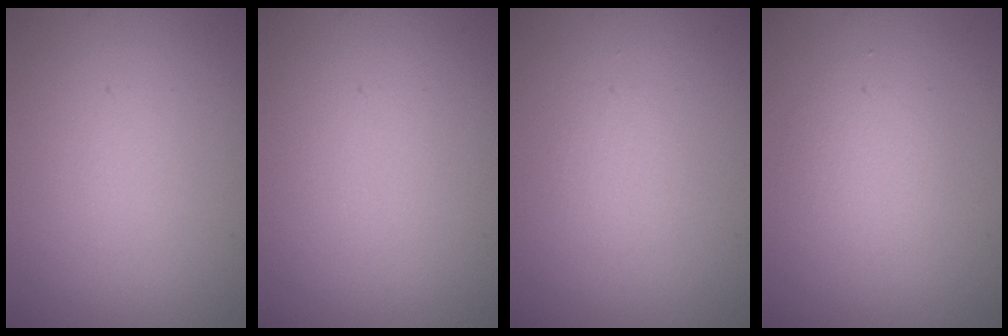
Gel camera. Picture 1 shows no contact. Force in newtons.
{"total": 0.0}
{"total": 0.7, "press": 0.7, "slide": 0.1}
{"total": 1.7, "press": 1.7, "slide": 0.1}